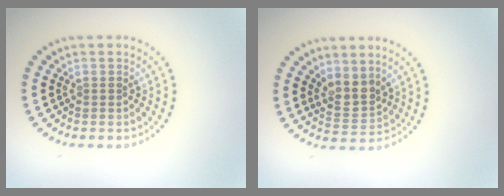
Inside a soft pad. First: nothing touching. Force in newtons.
{"total": 2.5, "press": 2.1, "slide": 1.5}